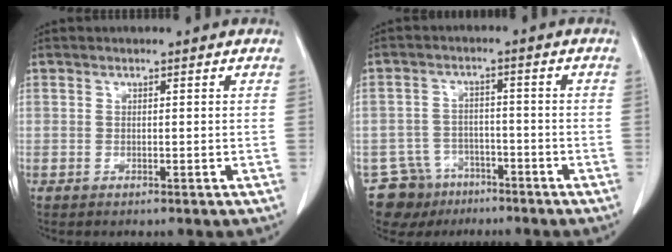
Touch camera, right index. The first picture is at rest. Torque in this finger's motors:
{"motor_torque": [-0.43, -0.03, -0.65, -0.21]}